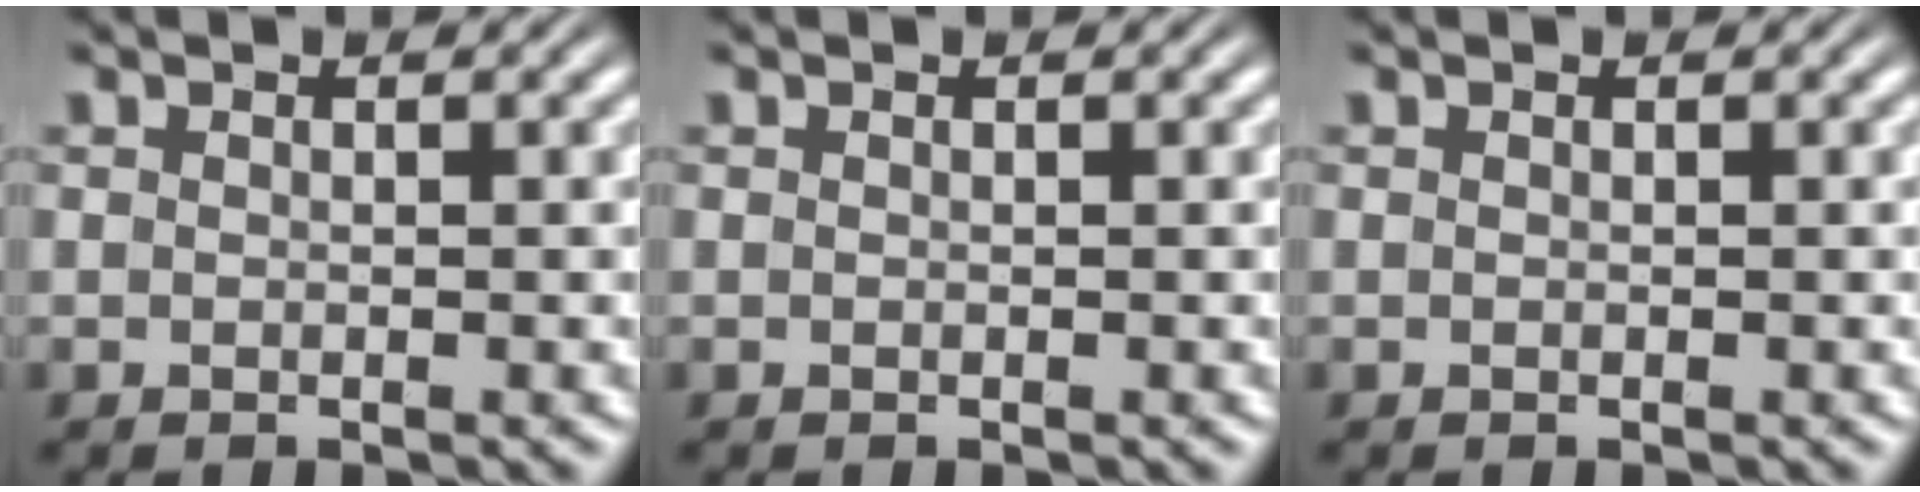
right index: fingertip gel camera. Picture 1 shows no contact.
{"total": 0.0}
{"total": 0.0}